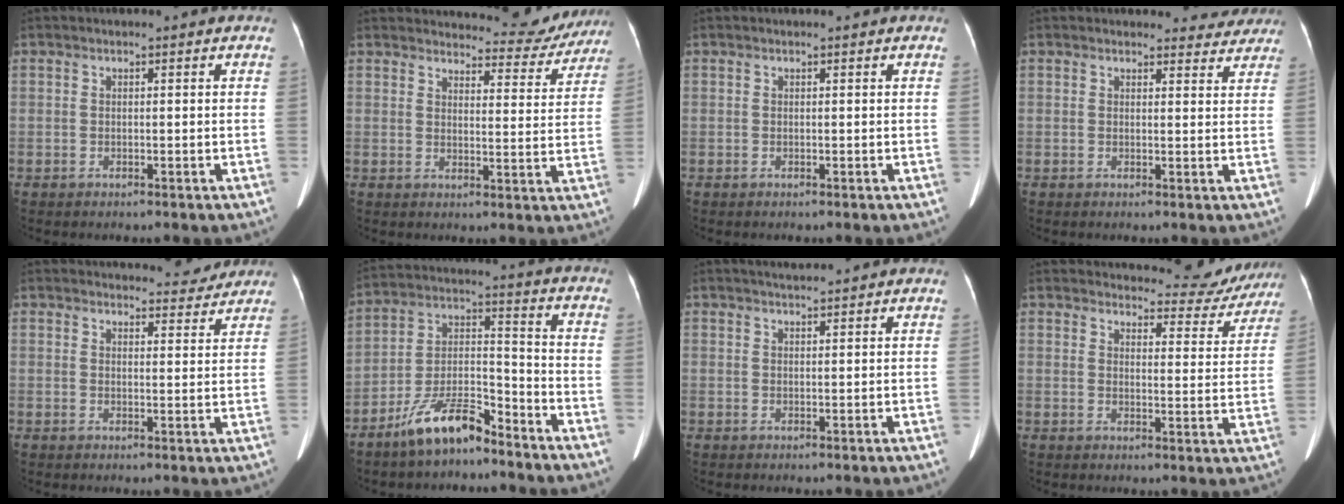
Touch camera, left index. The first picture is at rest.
{"total": 11.0, "force": [10.7, 2.7, 1.1], "torque": [0.007, -0.020, 0.112]}
{"total": 0.0}
{"total": 5.3, "force": [5.0, 1.9, -0.2], "torque": [0.022, -0.007, 0.035]}
{"total": 7.6, "force": [7.4, 1.7, 0.9], "torque": [0.004, -0.004, 0.074]}
{"total": 10.5, "force": [-8.2, 2.6, 6.0], "torque": [-0.122, 0.006, -0.153]}
{"total": 2.2, "force": [2.1, -0.2, 0.6], "torque": [-0.006, 0.014, 0.038]}
{"total": 11.3, "force": [10.9, 2.9, 0.9], "torque": [0.011, -0.022, 0.112]}